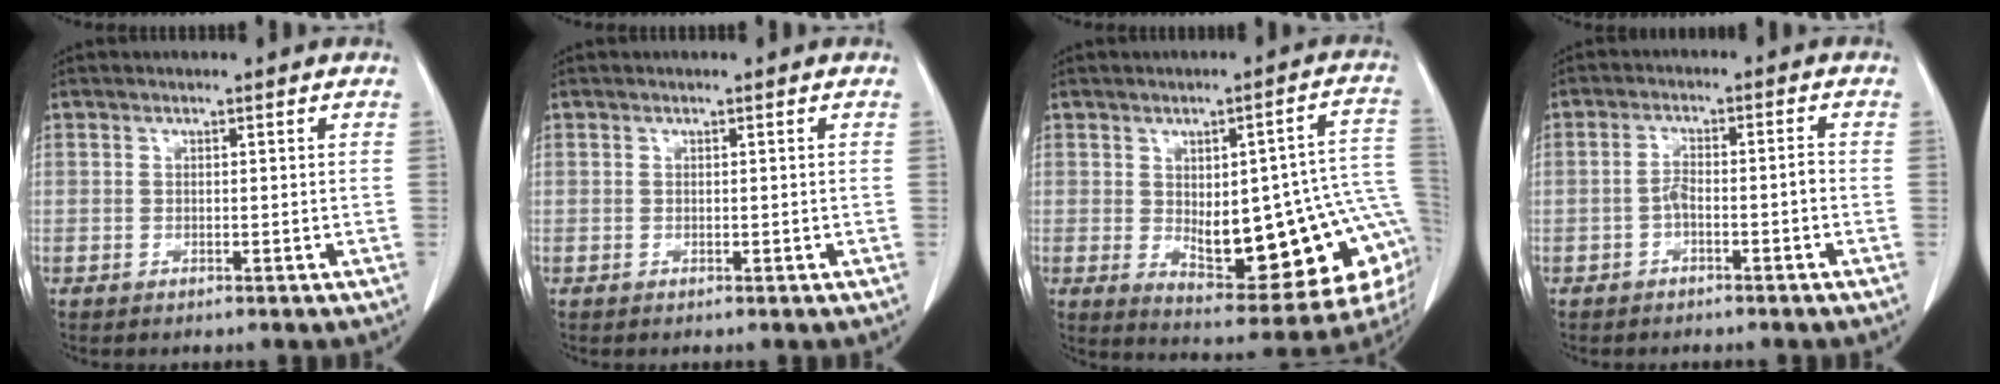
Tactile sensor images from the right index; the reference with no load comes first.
{"total": 0.0}
{"total": 20.7, "force": [-2.3, 6.5, 19.5], "torque": [-0.184, 0.023, 0.001]}
{"total": 3.4, "force": [-1.1, 0.7, 3.1], "torque": [-0.053, 0.009, -0.020]}